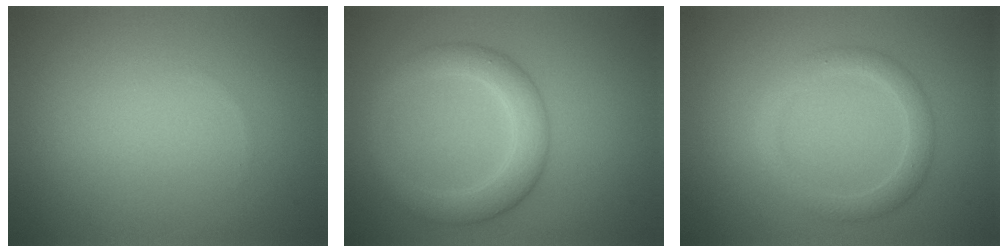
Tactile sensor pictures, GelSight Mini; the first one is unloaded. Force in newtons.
{"total": 4.0, "press": 4.0, "slide": 0.1}
{"total": 2.5, "press": 2.5, "slide": 0.1}